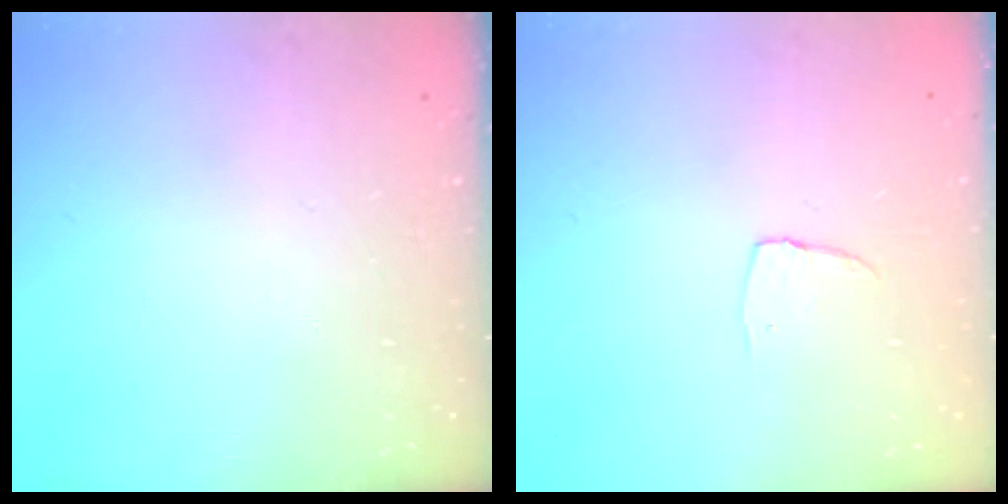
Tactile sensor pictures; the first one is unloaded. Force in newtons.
{"total": 3.5, "press": 3.5, "slide": 0.3}